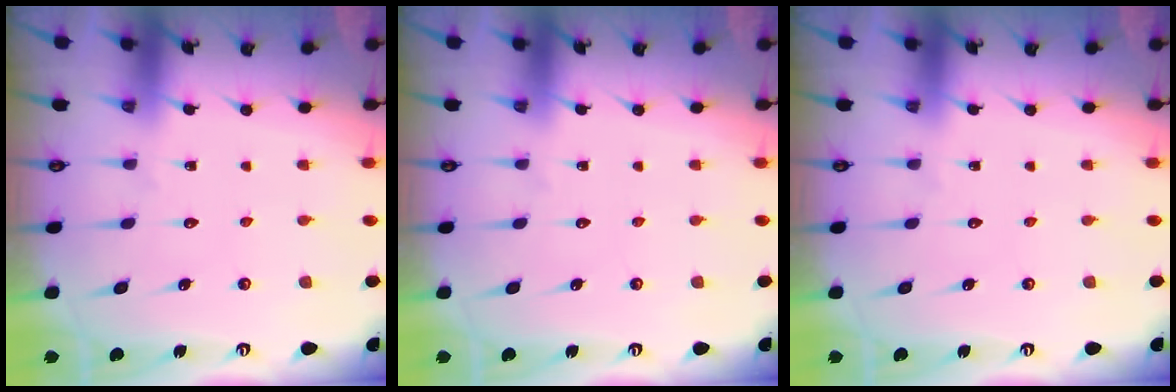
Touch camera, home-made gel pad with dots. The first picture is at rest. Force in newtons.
{"total": 0.0}
{"total": 0.0}